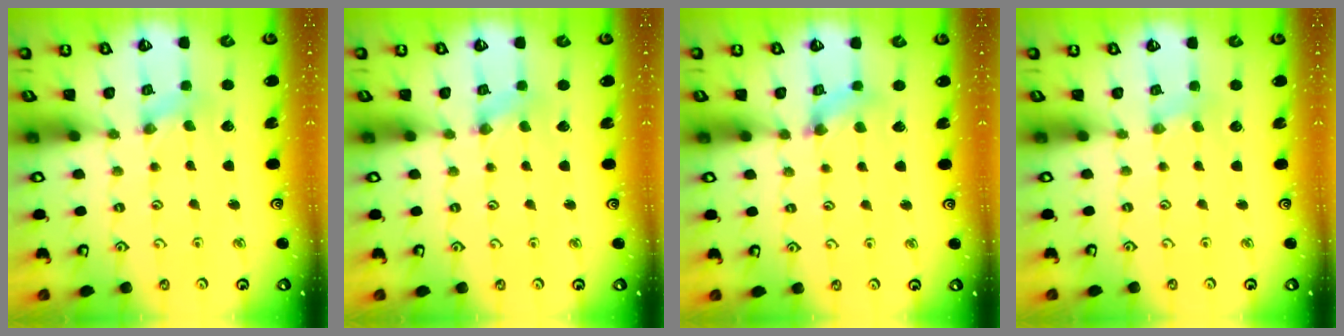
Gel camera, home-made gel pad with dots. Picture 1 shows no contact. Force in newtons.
{"total": 0.0}
{"total": 4.0, "press": 4.0, "slide": 0.4}
{"total": 0.0}